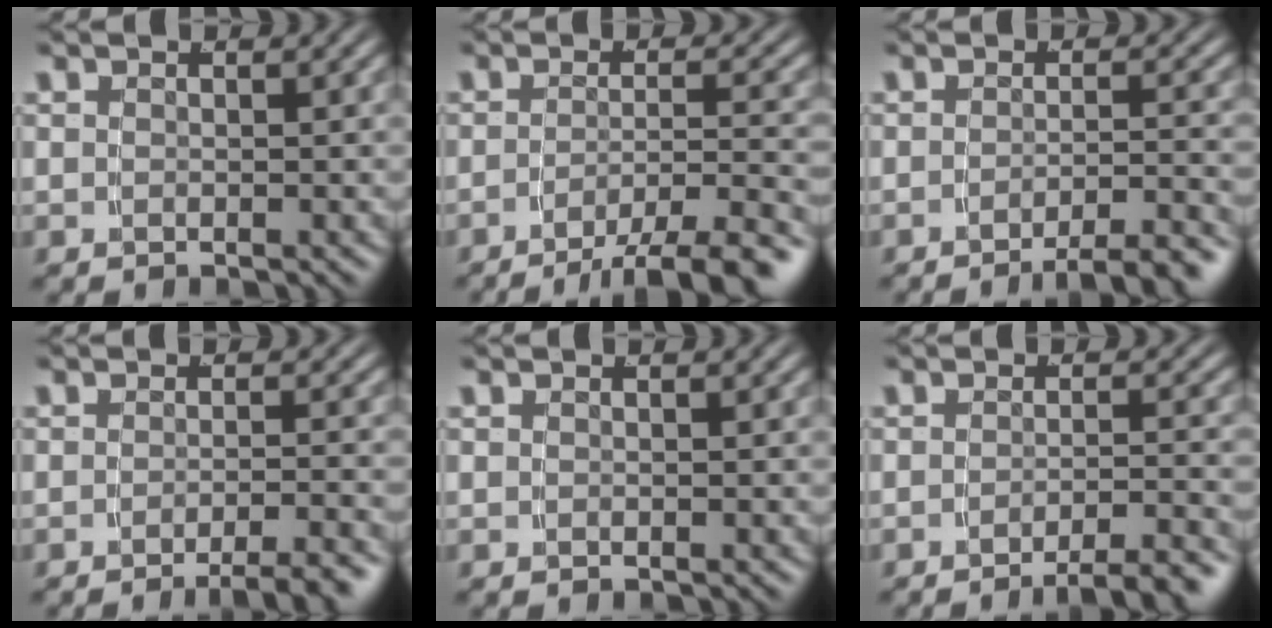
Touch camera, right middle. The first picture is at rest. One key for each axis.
{"total": 7.5, "fx": -5.5, "fy": 2.0, "fz": 4.6, "tx": -0.061, "ty": -0.020, "tz": -0.072}
{"total": 5.4, "fx": -4.5, "fy": 0.8, "fz": 2.8, "tx": -0.026, "ty": -0.010, "tz": -0.067}
{"total": 4.0, "fx": -3.2, "fy": 0.4, "fz": 2.4, "tx": -0.021, "ty": -0.002, "tz": -0.050}
{"total": 0.0}
{"total": 4.8, "fx": -4.0, "fy": 0.6, "fz": 2.6, "tx": -0.025, "ty": -0.008, "tz": -0.060}